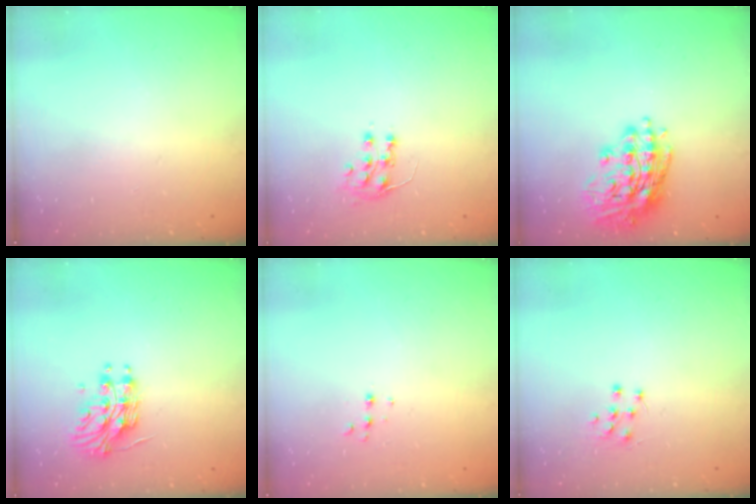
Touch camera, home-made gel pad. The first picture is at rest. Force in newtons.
{"total": 7.3, "press": 7.3, "slide": 0.5}
{"total": 16.4, "press": 16.2, "slide": 2.5}
{"total": 11.8, "press": 11.8, "slide": 0.6}
{"total": 4.7, "press": 4.6, "slide": 0.8}
{"total": 5.5, "press": 5.5, "slide": 0.6}